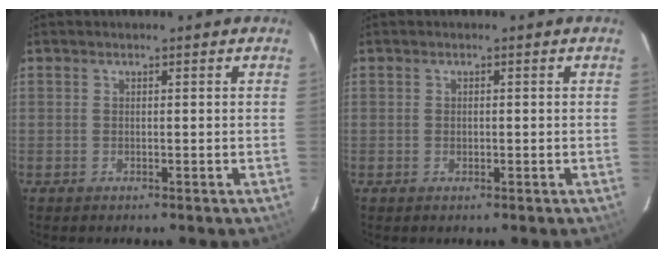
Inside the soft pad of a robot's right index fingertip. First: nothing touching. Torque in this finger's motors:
{"motor_torque": [-0.12, 0.06, -0.04, 0.00]}